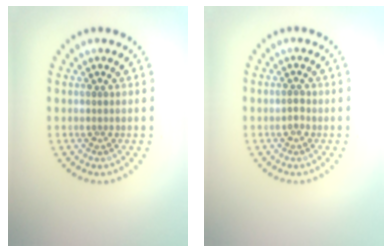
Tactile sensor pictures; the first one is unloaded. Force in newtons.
{"total": 1.0, "press": 1.0, "slide": 0.2}